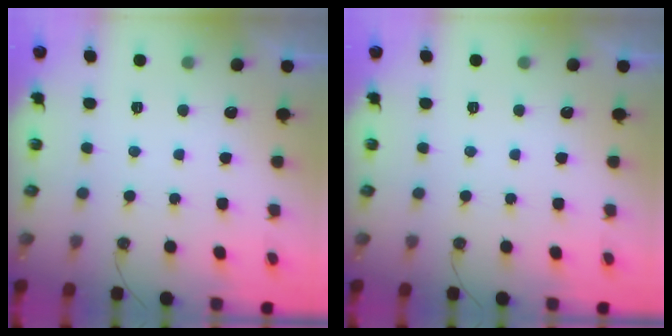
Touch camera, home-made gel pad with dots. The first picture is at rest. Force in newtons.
{"total": 0.0}